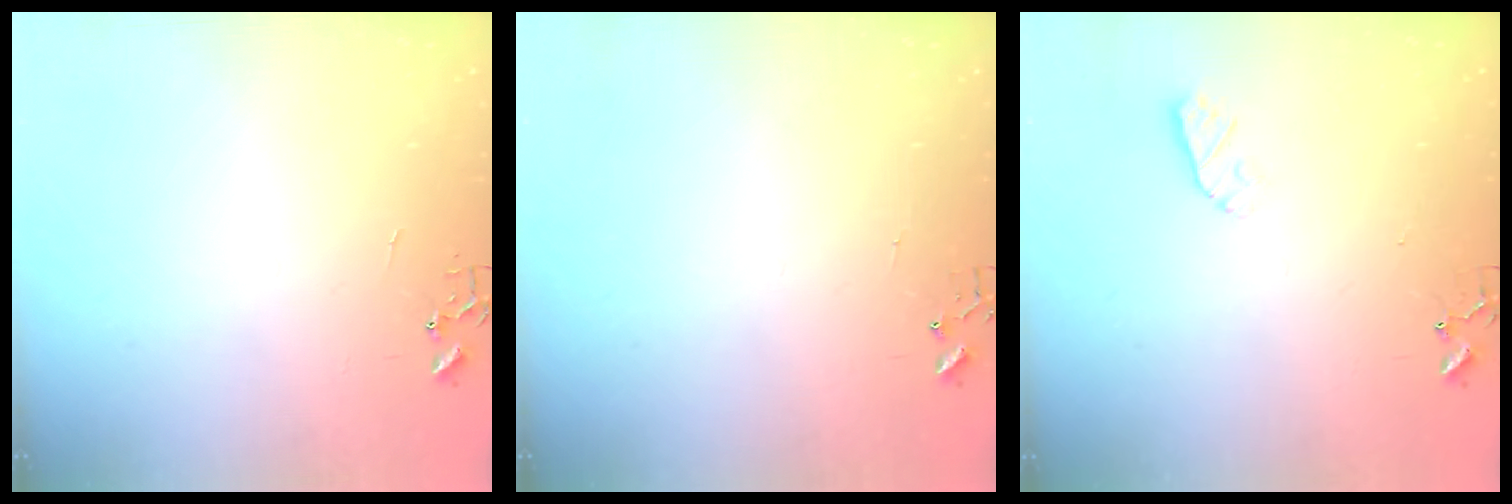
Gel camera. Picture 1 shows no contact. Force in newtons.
{"total": 3.6, "press": 3.6, "slide": 0.4}
{"total": 4.4, "press": 4.4, "slide": 0.6}